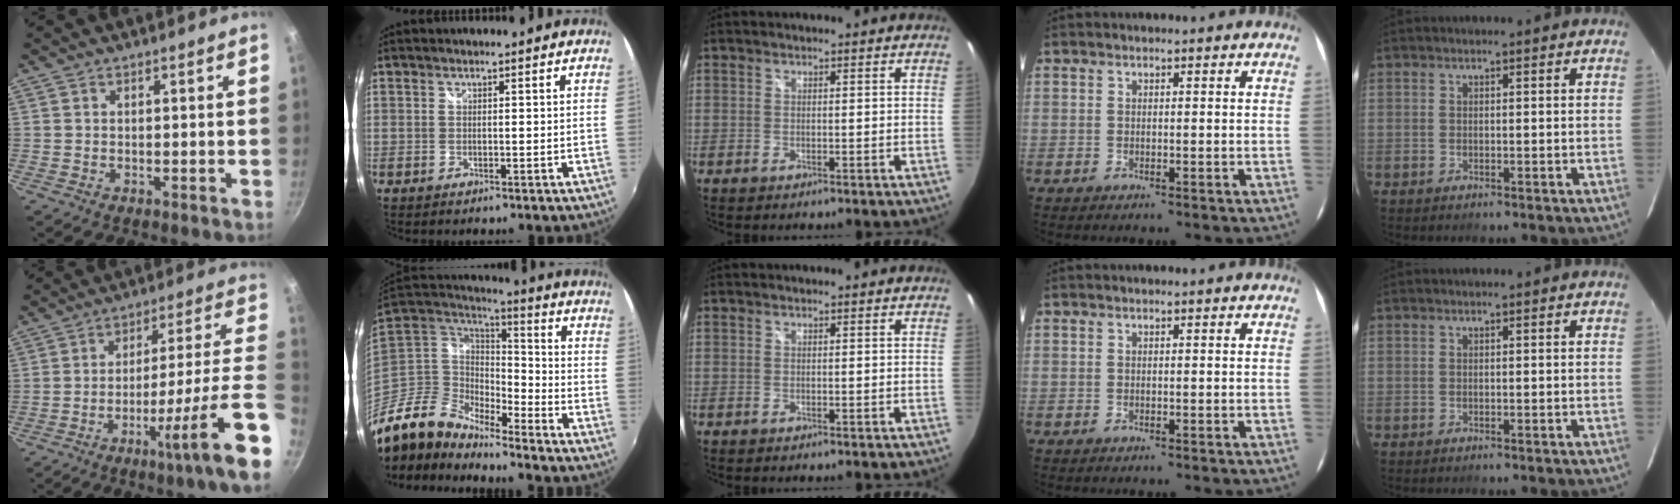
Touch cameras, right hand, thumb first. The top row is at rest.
{"thumb": {"total": 18.0, "force": [-7.4, -0.1, 16.4], "torque": [-0.220, 0.031, -0.121]}, "index": {"total": 12.5, "force": [-10.3, 5.9, 4.1], "torque": [-0.099, 0.012, -0.215]}}